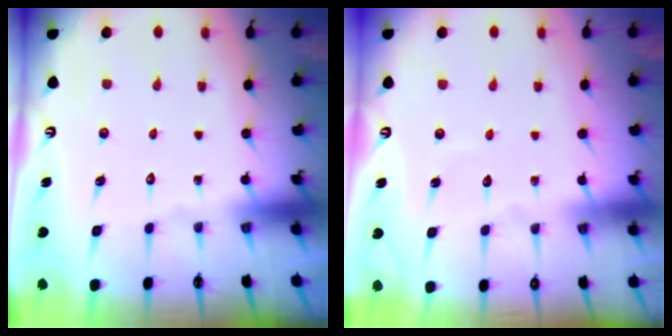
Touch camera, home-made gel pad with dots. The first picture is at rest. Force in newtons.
{"total": 2.1, "press": 2.1, "slide": 0.2}